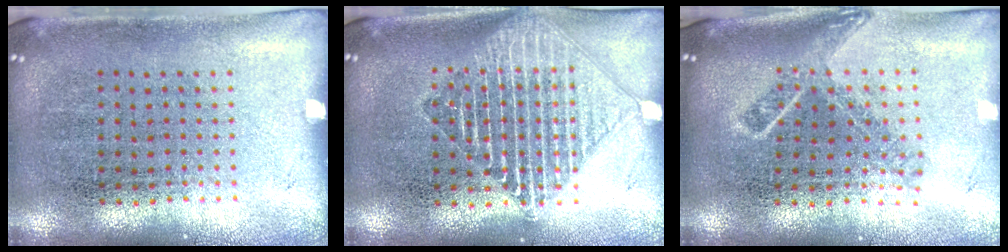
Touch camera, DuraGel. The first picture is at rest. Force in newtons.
{"total": 1.8, "press": 1.8, "slide": 0.2}
{"total": 1.8, "press": 1.3, "slide": 1.3}